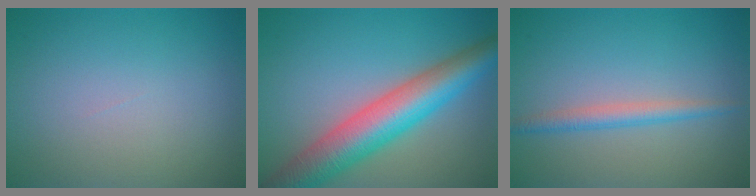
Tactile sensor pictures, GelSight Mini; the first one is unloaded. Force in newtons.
{"total": 8.7, "press": 8.6, "slide": 0.4}
{"total": 2.1, "press": 2.1, "slide": 0.1}